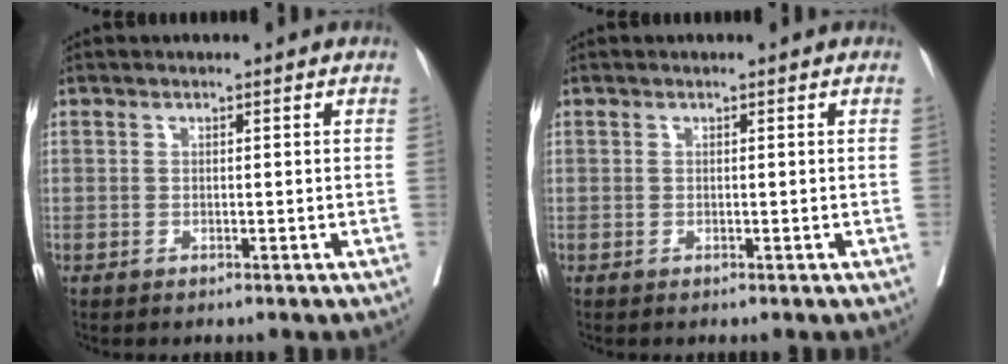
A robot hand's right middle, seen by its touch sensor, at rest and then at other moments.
{"total": 0.0}